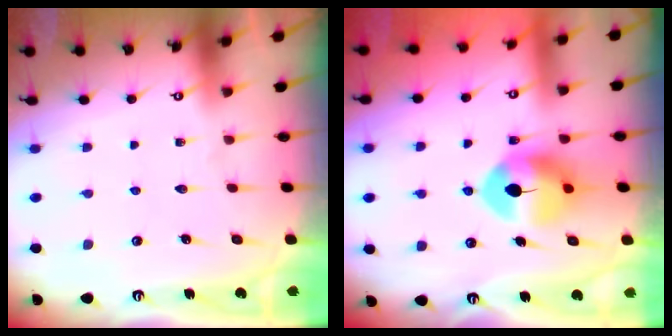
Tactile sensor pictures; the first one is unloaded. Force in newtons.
{"total": 8.8, "press": 8.7, "slide": 1.0}